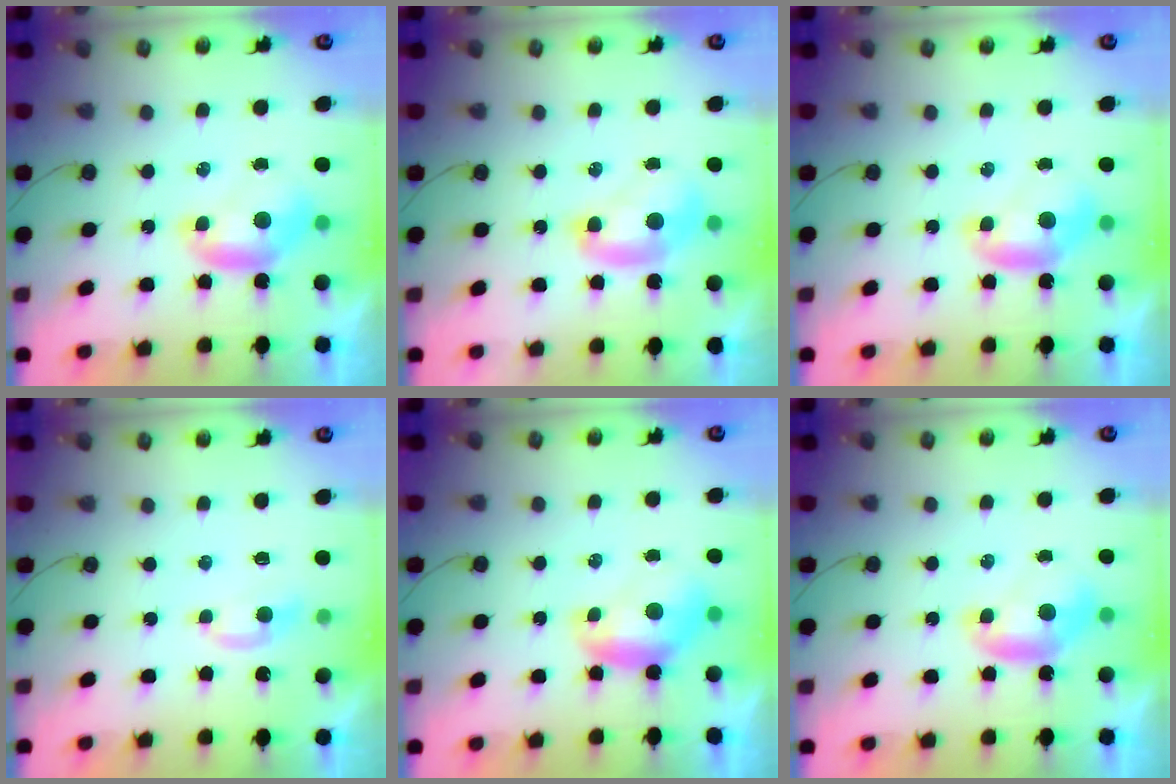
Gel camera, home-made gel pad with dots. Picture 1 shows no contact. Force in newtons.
{"total": 2.1, "press": 2.1, "slide": 0.2}
{"total": 0.0}
{"total": 3.3, "press": 3.3, "slide": 0.4}
{"total": 1.0, "press": 0.7, "slide": 0.7}
{"total": 0.0}